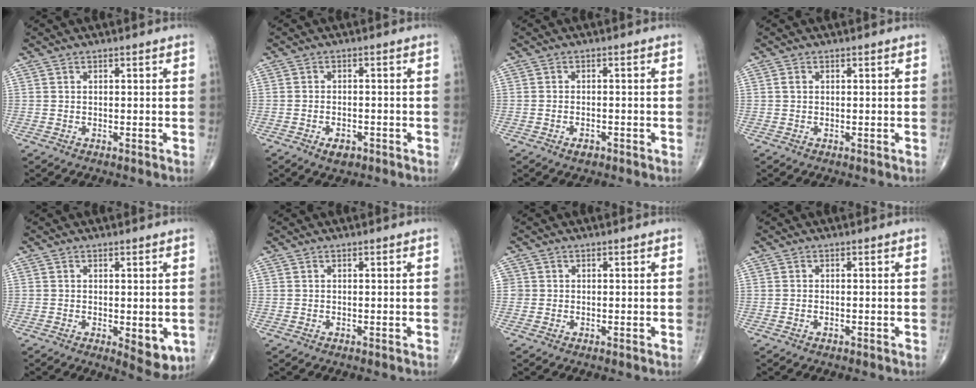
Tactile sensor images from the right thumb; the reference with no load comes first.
{"total": 3.2, "force": [-1.8, 1.8, 2.0], "torque": [-0.029, 0.004, -0.026]}
{"total": 2.0, "force": [-1.2, 1.1, 1.1], "torque": [-0.020, 0.006, -0.018]}
{"total": 0.8, "force": [0.1, 0.7, 0.5], "torque": [-0.009, 0.001, 0.001]}
{"total": 6.0, "force": [-1.3, 2.8, 5.2], "torque": [-0.054, -0.013, -0.011]}
{"total": 0.0}
{"total": 1.2, "force": [0.0, 1.2, 0.1], "torque": [0.009, 0.005, -0.002]}
{"total": 0.6, "force": [-0.3, 0.3, 0.4], "torque": [-0.011, 0.004, -0.004]}